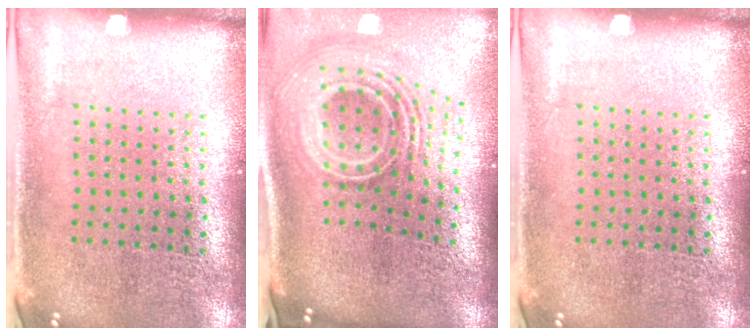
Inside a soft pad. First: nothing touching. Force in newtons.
{"total": 3.2, "press": 2.0, "slide": 2.5}
{"total": 0.0}